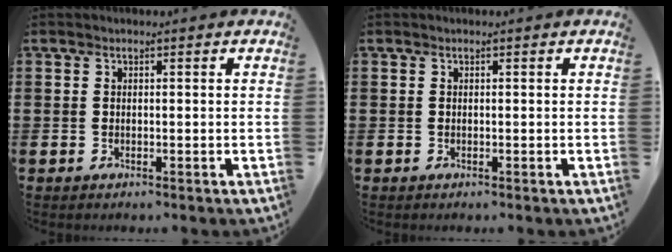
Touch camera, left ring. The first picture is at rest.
{"total": 0.0}